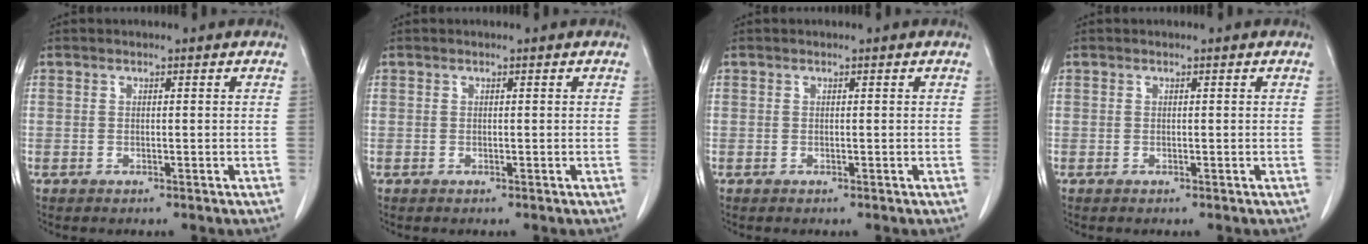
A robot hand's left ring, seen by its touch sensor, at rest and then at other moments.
{"total": 0.0}
{"total": 0.0}
{"total": 0.0}